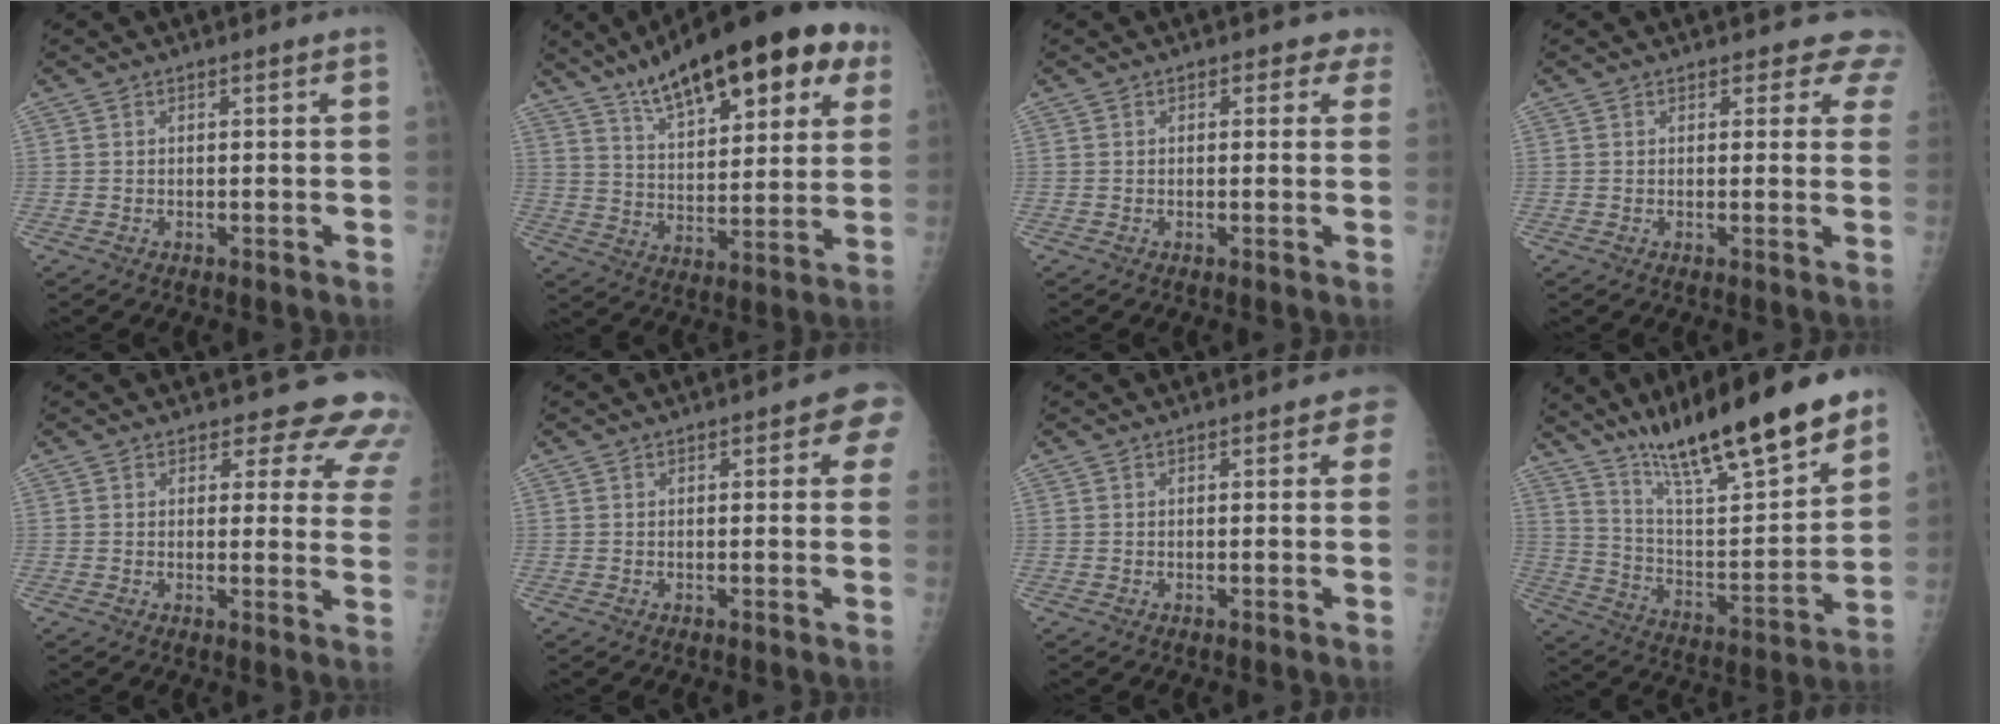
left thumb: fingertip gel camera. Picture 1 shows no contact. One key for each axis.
{"total": 23.0, "fx": 13.0, "fy": 8.2, "fz": 17.1, "tx": -0.224, "ty": -0.024, "tz": 0.201}
{"total": 2.5, "fx": 1.5, "fy": 1.8, "fz": 0.9, "tx": 0.021, "ty": -0.003, "tz": 0.007}
{"total": 5.1, "fx": 4.4, "fy": 2.5, "fz": 0.4, "tx": 0.042, "ty": -0.019, "tz": 0.026}
{"total": 11.4, "fx": 10.2, "fy": 4.6, "fz": 2.3, "tx": 0.030, "ty": -0.065, "tz": 0.086}
{"total": 3.6, "fx": 1.1, "fy": 1.9, "fz": 2.9, "tx": -0.002, "ty": 0.002, "tz": 0.003}
{"total": 1.7, "fx": 0.6, "fy": 1.1, "fz": 1.3, "tx": 0.010, "ty": 0.003, "tz": -0.002}
{"total": 24.7, "fx": 17.6, "fy": 4.7, "fz": 16.7, "tx": -0.249, "ty": -0.071, "tz": 0.300}